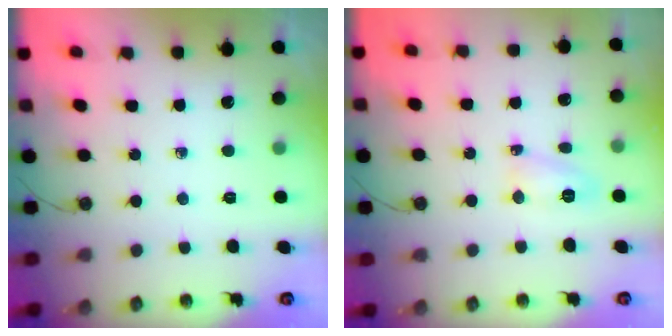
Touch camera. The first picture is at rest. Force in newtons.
{"total": 6.1, "press": 6.1, "slide": 0.4}